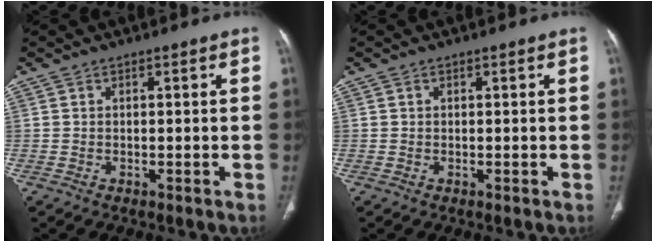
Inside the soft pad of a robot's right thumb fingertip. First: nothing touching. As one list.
[{"total": 0.0}]